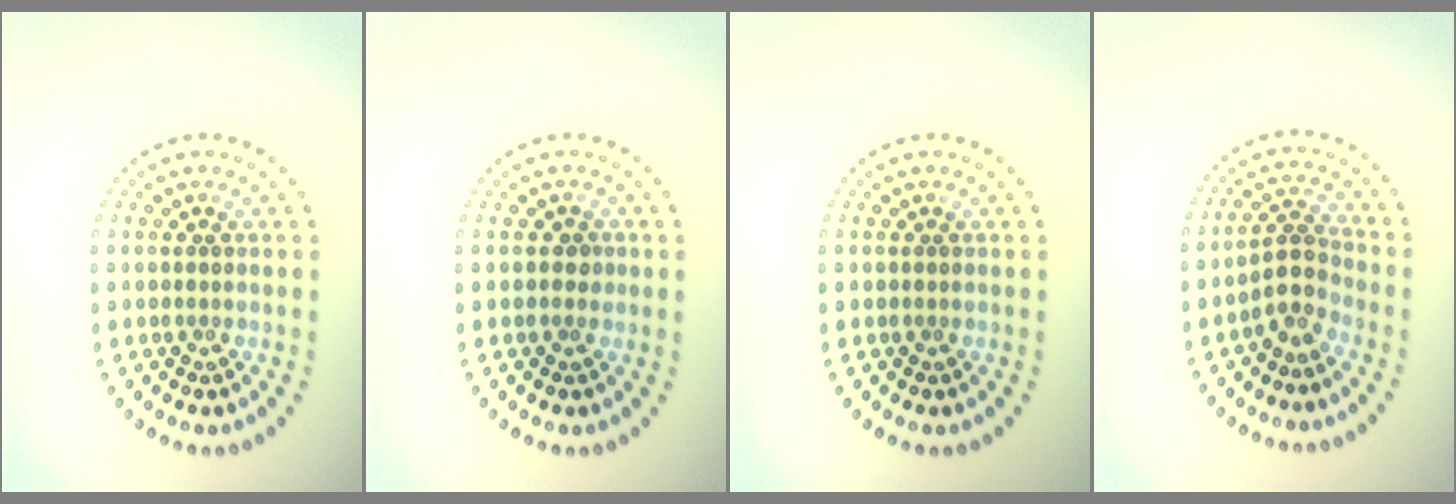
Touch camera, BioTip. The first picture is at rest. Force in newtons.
{"total": 0.8, "press": 0.7, "slide": 0.4}
{"total": 0.0}
{"total": 2.5, "press": 1.9, "slide": 1.6}